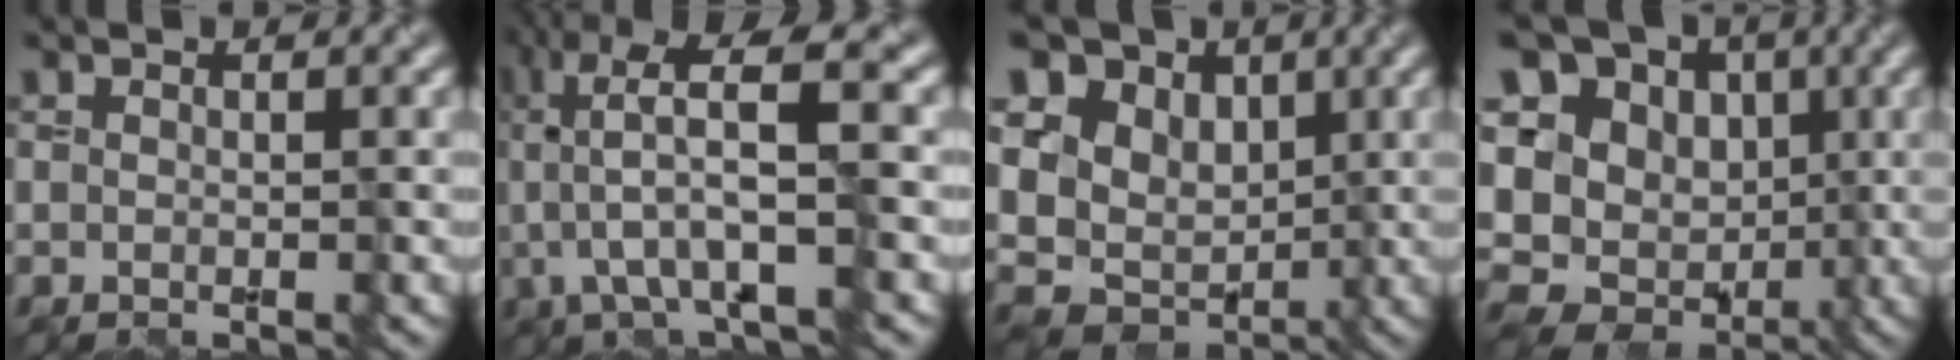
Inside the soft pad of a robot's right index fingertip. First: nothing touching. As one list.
[{"total": 7.4, "force": [0.0, 1.8, 7.2], "torque": [-0.148, 0.009, 0.005]}, {"total": 13.5, "force": [4.4, 11.1, 6.3], "torque": [-0.146, 0.029, 0.061]}, {"total": 16.5, "force": [0.6, 14.4, 8.1], "torque": [-0.174, 0.020, 0.014]}]